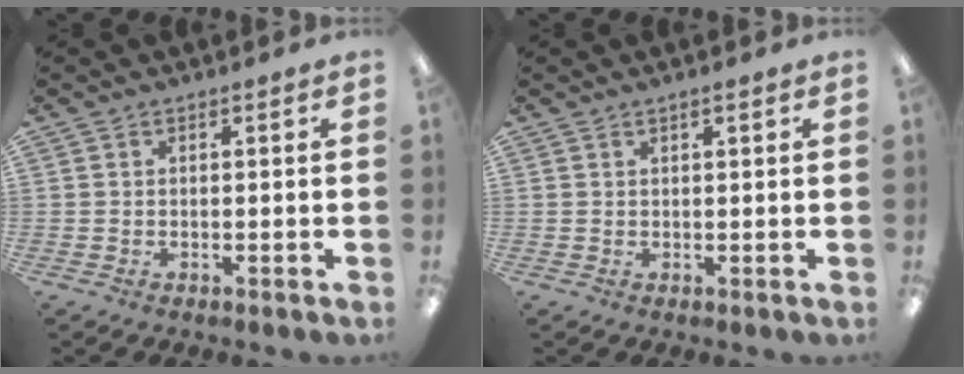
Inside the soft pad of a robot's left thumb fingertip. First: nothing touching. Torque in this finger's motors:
{"motor_torque": [-0.35, -0.29, 0.02, -0.05, 0.04]}